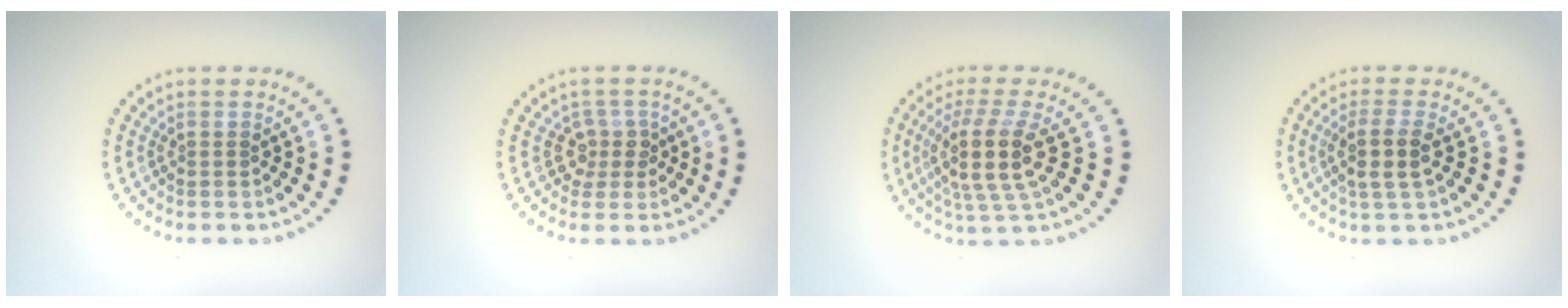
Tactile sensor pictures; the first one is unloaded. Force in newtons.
{"total": 2.2, "press": 1.6, "slide": 1.5}
{"total": 4.7, "press": 3.8, "slide": 2.8}
{"total": 2.8, "press": 2.4, "slide": 1.4}